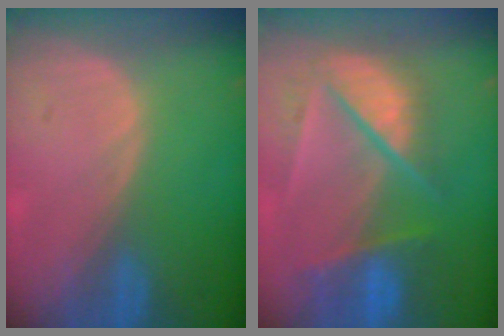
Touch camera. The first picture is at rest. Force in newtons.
{"total": 9.8, "press": 8.4, "slide": 4.9}